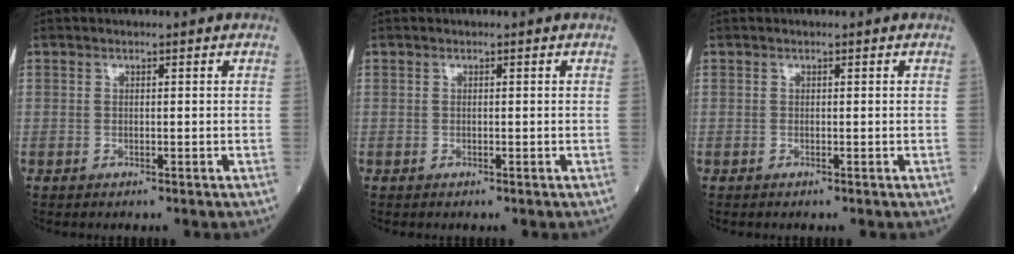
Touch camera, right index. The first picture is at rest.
{"total": 0.0}
{"total": 0.0}